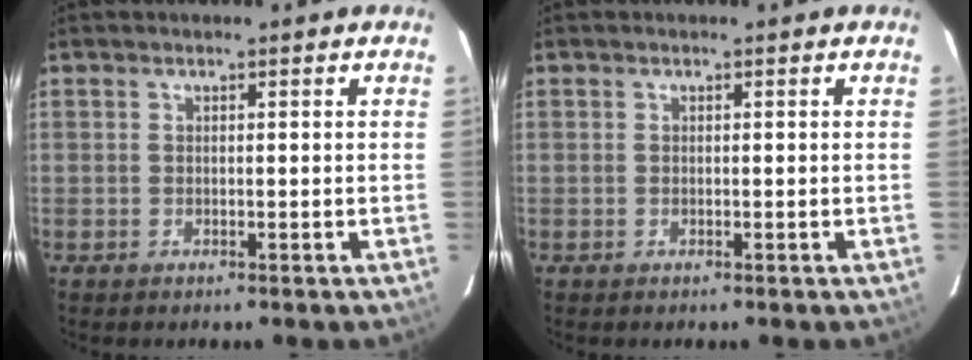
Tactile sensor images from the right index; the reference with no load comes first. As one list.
[{"total": 0.0}]